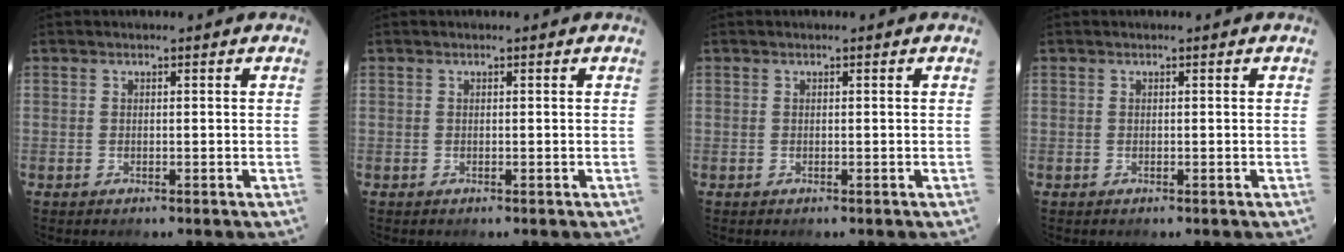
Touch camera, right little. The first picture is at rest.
{"total": 0.0}
{"total": 0.0}
{"total": 0.0}